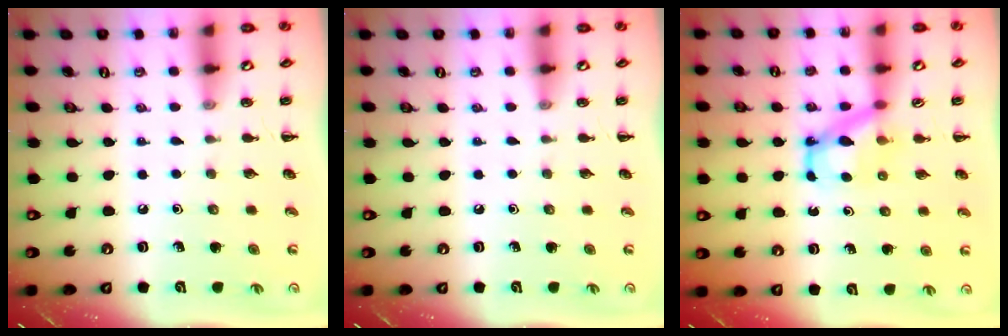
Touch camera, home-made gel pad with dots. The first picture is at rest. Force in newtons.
{"total": 0.0}
{"total": 5.7, "press": 5.6, "slide": 0.7}